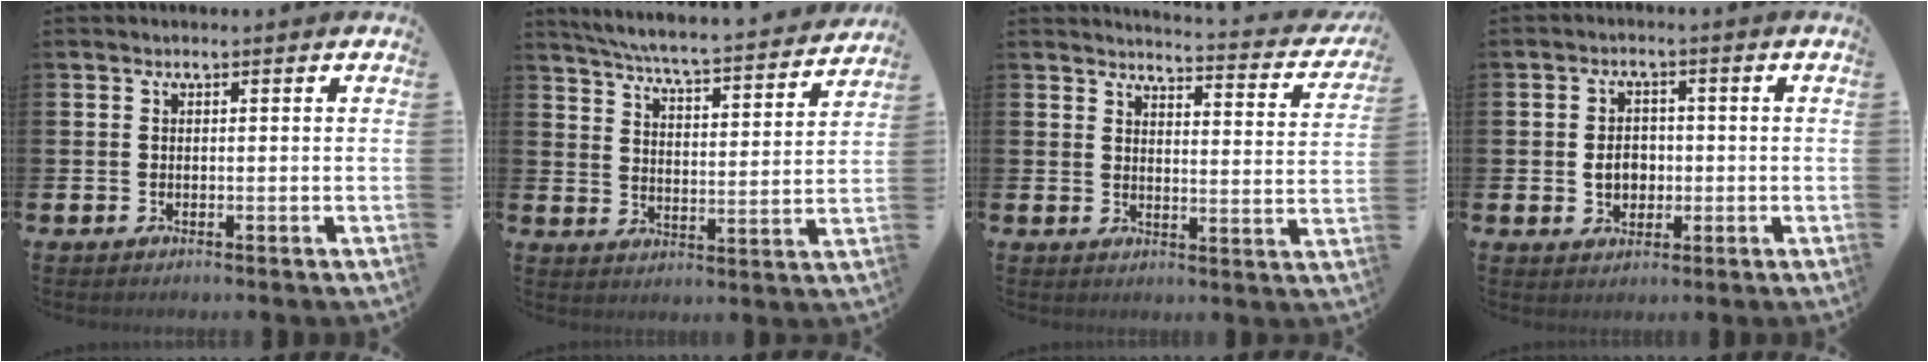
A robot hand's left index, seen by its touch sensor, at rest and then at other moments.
{"total": 6.2, "force": [5.9, 0.0, 1.7], "torque": [-0.055, -0.050, 0.098]}
{"total": 3.6, "force": [3.5, 0.2, 0.7], "torque": [-0.009, -0.039, 0.051]}
{"total": 3.6, "force": [-0.4, 2.9, 2.1], "torque": [-0.019, -0.002, -0.017]}